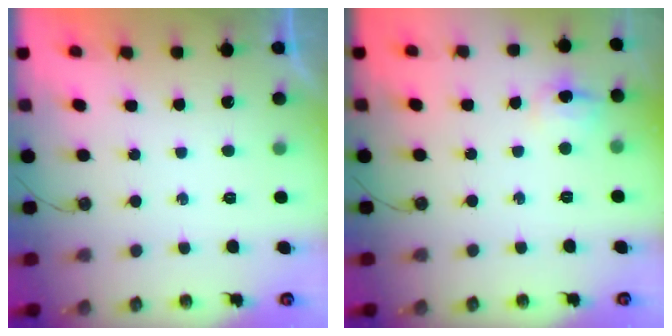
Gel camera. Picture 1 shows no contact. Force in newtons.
{"total": 7.2, "press": 7.2, "slide": 0.7}